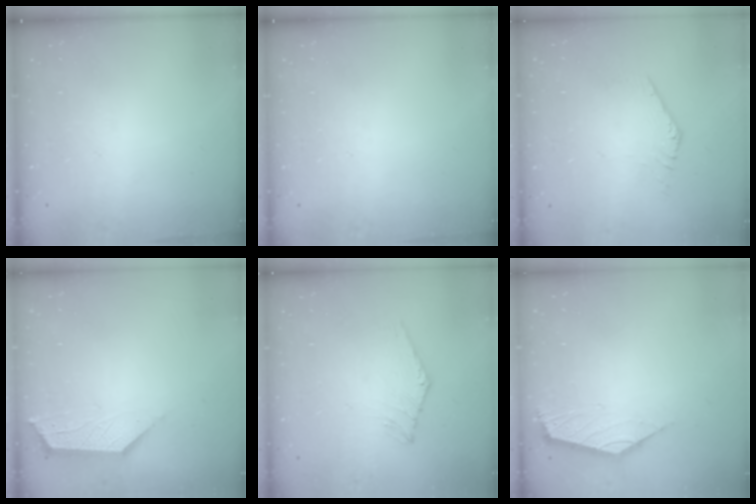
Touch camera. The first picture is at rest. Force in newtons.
{"total": 0.0}
{"total": 0.7, "press": 0.7, "slide": 0.1}
{"total": 2.9, "press": 2.9, "slide": 0.5}
{"total": 0.9, "press": 0.8, "slide": 0.3}
{"total": 2.5, "press": 2.4, "slide": 0.7}